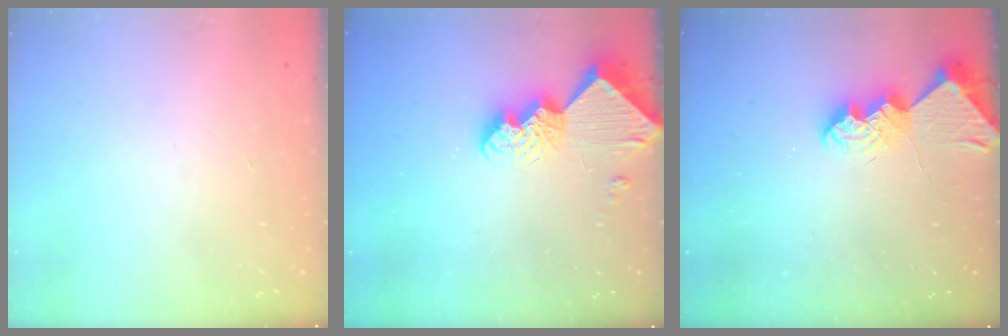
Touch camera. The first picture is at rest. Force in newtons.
{"total": 12.1, "press": 12.0, "slide": 1.3}
{"total": 8.6, "press": 8.6, "slide": 0.7}